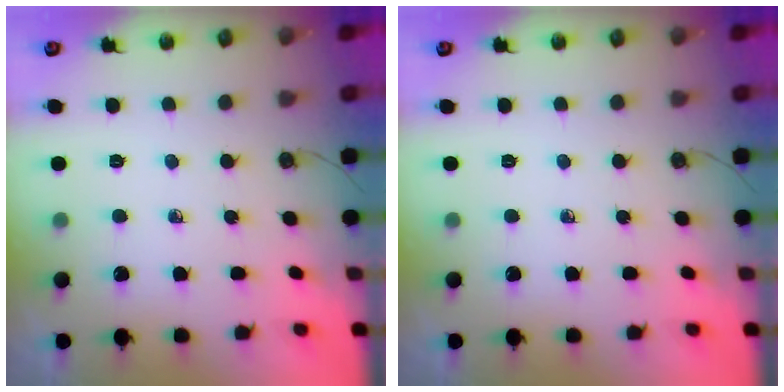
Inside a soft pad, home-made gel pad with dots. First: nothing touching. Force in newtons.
{"total": 0.0}